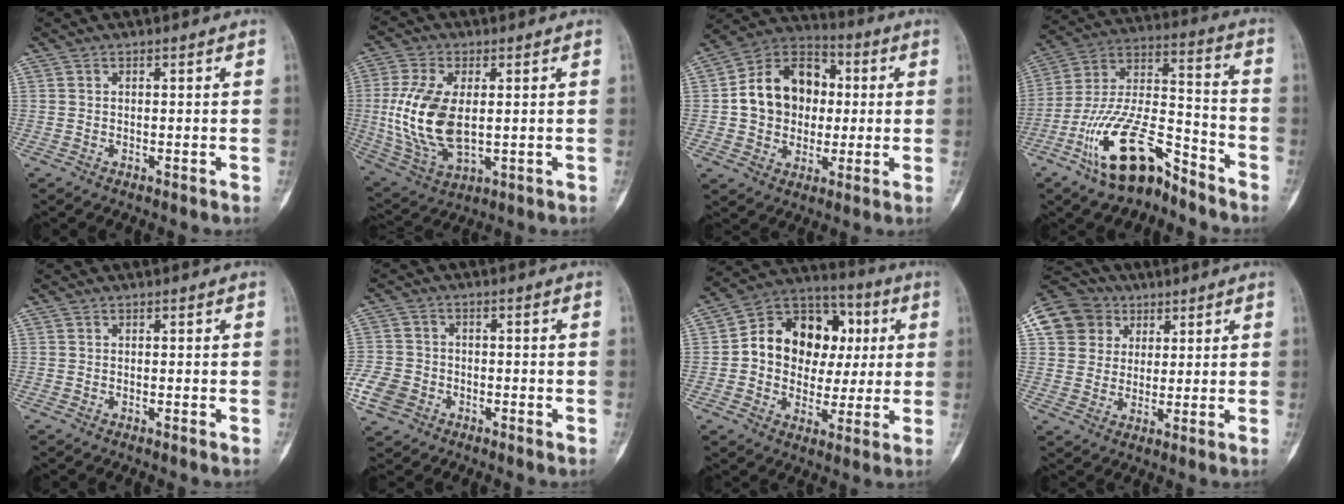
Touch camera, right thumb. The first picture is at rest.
{"total": 14.8, "force": [0.5, 8.0, 12.5], "torque": [-0.265, -0.013, 0.022]}
{"total": 16.2, "force": [1.1, 13.0, 9.7], "torque": [-0.122, 0.023, 0.013]}
{"total": 17.5, "force": [-11.1, 7.0, 11.6], "torque": [-0.206, 0.086, -0.207]}
{"total": 0.0}
{"total": 6.9, "force": [-3.2, 5.5, 2.9], "torque": [-0.059, 0.015, -0.061]}
{"total": 17.7, "force": [2.2, 13.8, 10.8], "torque": [-0.116, 0.026, 0.031]}
{"total": 11.8, "force": [4.4, 10.5, 3.1], "torque": [-0.039, 0.011, 0.076]}